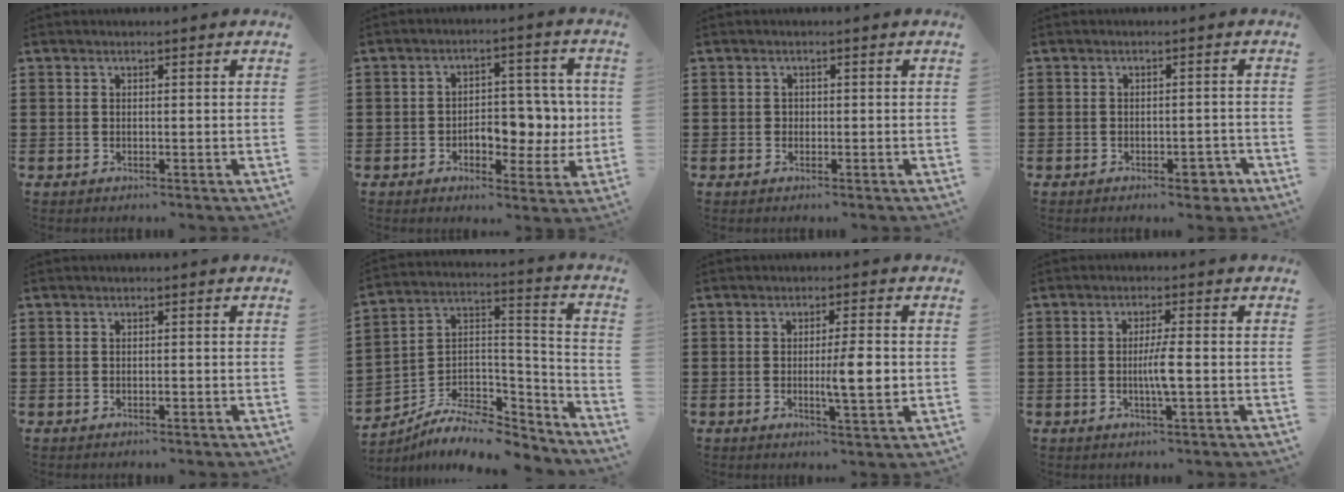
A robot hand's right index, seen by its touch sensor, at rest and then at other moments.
{"total": 7.3, "force": [-1.1, 4.9, 5.3], "torque": [-0.071, 0.003, -0.027]}
{"total": 0.6, "force": [0.0, 0.6, 0.2], "torque": [-0.007, 0.002, 0.000]}
{"total": 3.3, "force": [-2.2, 1.5, 1.9], "torque": [-0.029, 0.005, -0.039]}
{"total": 0.6, "force": [-0.2, 0.1, 0.5], "torque": [-0.010, -0.004, -0.004]}
{"total": 8.5, "force": [-6.6, 3.6, 3.9], "torque": [-0.075, 0.013, -0.126]}
{"total": 5.8, "force": [-0.2, 0.9, 5.7], "torque": [-0.092, -0.004, -0.009]}
{"total": 3.7, "force": [-0.6, 0.1, 3.6], "torque": [-0.065, -0.004, -0.013]}